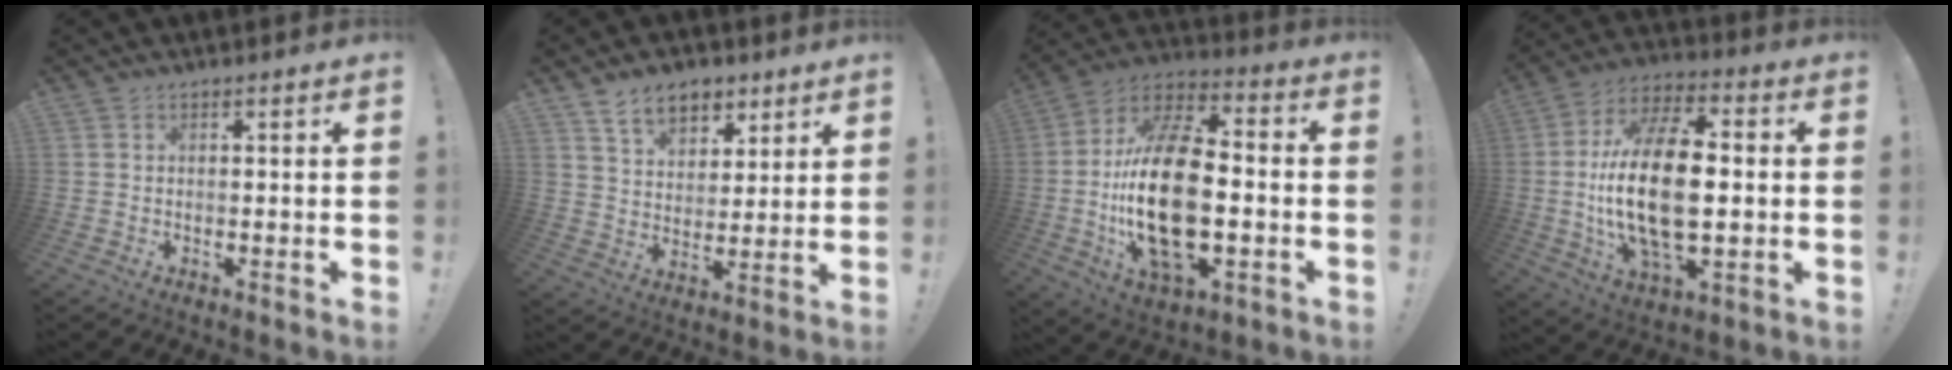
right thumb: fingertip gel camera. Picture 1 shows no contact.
{"total": 10.7, "force": [7.0, 6.8, 4.5], "torque": [-0.062, -0.037, 0.131]}
{"total": 25.8, "force": [-3.1, 13.6, 21.6], "torque": [-0.429, 0.013, -0.048]}
{"total": 23.3, "force": [-0.6, 11.4, 20.3], "torque": [-0.401, -0.002, -0.014]}